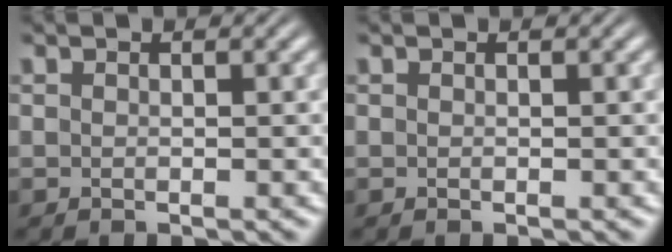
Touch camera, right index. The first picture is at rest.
{"total": 0.0}